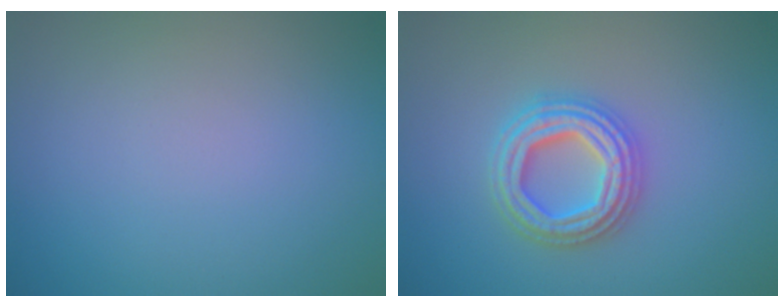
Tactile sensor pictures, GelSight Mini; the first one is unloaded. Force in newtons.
{"total": 4.7, "press": 4.6, "slide": 0.7}